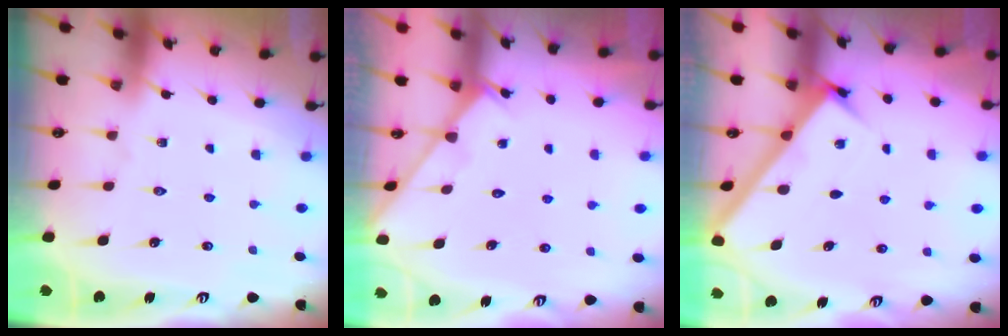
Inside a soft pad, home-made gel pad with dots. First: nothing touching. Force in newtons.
{"total": 2.8, "press": 2.8, "slide": 0.2}
{"total": 2.9, "press": 2.9, "slide": 0.2}